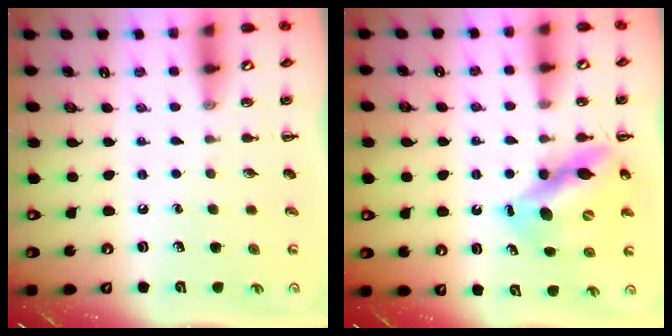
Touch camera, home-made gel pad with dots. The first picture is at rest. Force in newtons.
{"total": 11.4, "press": 11.0, "slide": 3.0}